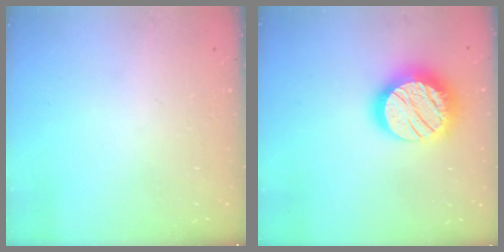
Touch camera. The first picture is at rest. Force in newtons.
{"total": 19.0, "press": 18.9, "slide": 0.9}